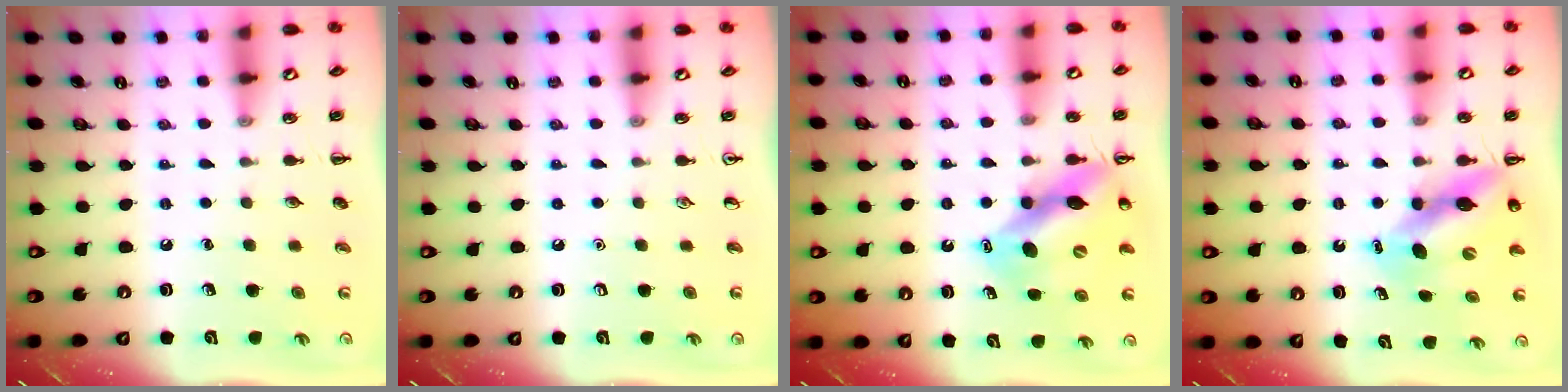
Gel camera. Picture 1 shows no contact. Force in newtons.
{"total": 0.0}
{"total": 12.8, "press": 12.2, "slide": 3.9}
{"total": 10.4, "press": 10.0, "slide": 2.7}